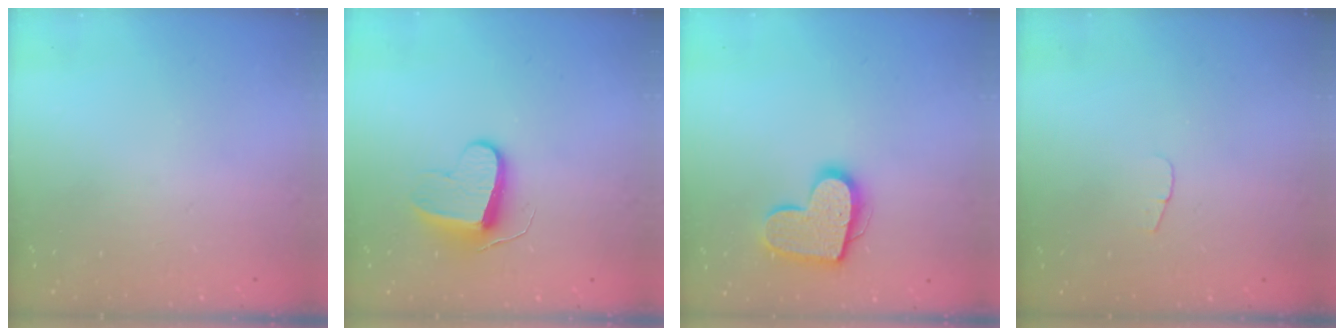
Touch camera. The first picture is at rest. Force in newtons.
{"total": 9.3, "press": 9.3, "slide": 0.5}
{"total": 13.9, "press": 13.9, "slide": 0.9}
{"total": 3.8, "press": 3.8, "slide": 0.4}